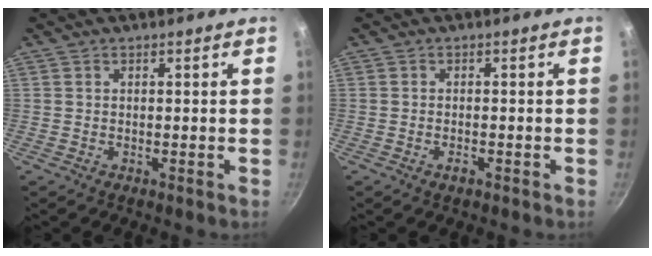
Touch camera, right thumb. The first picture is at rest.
{"total": 1.4, "force": [-0.8, 0.6, 1.0], "torque": [-0.022, 0.004, -0.017]}